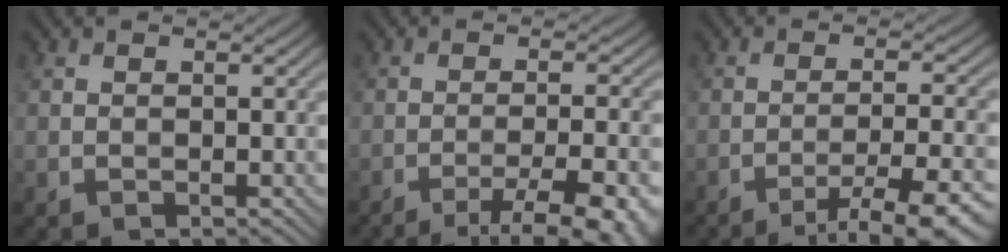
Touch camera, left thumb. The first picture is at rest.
{"total": 10.4, "force": [-7.1, 2.2, 7.3], "torque": [-0.102, 0.005, -0.083]}
{"total": 9.9, "force": [-6.9, 1.7, 6.9], "torque": [-0.106, 0.004, -0.091]}